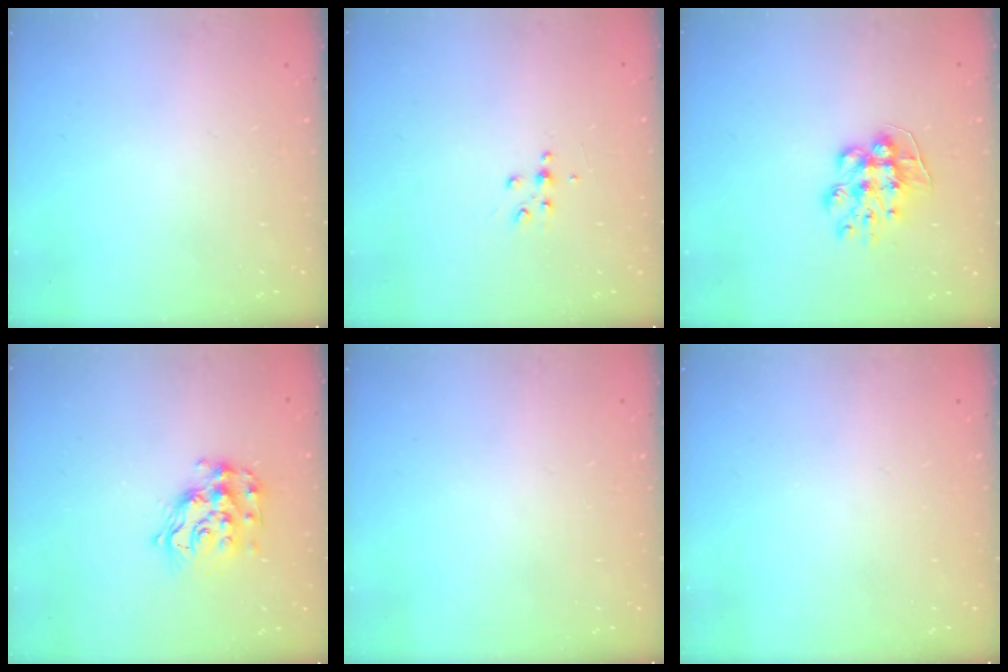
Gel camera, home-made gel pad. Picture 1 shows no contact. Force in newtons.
{"total": 4.3, "press": 4.3, "slide": 0.5}
{"total": 9.4, "press": 9.4, "slide": 0.7}
{"total": 13.7, "press": 13.7, "slide": 0.9}
{"total": 0.0}
{"total": 0.0}